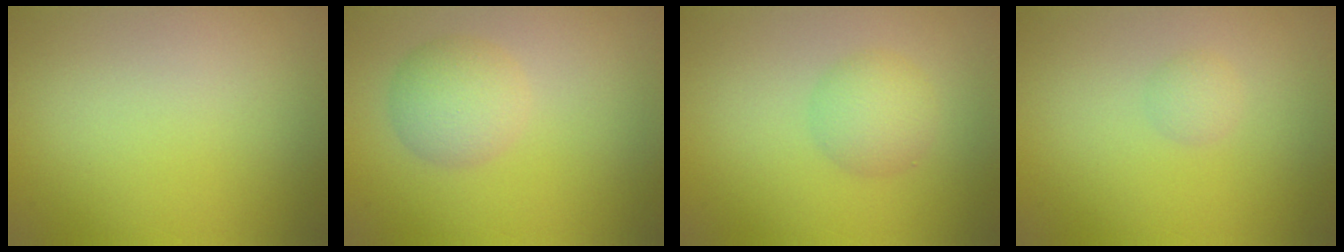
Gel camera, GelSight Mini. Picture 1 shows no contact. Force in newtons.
{"total": 3.2, "press": 3.2, "slide": 0.0}
{"total": 2.8, "press": 2.8, "slide": 0.0}
{"total": 1.0, "press": 1.0, "slide": 0.0}